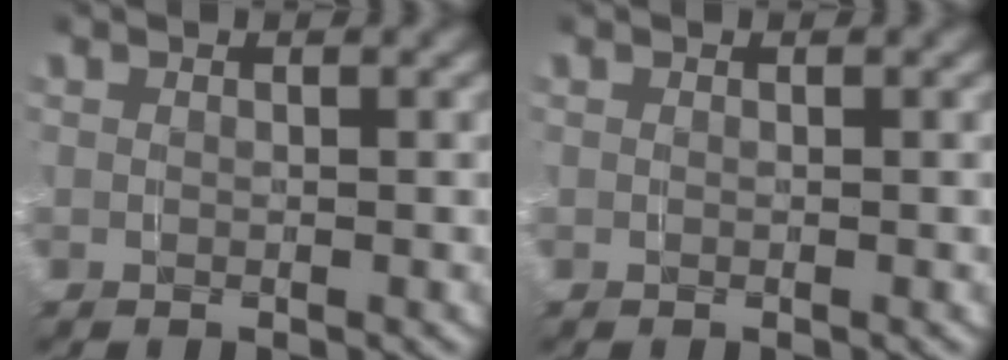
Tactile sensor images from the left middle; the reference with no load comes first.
{"total": 0.0}